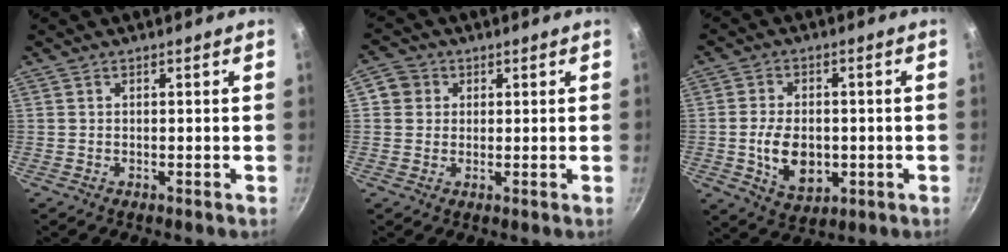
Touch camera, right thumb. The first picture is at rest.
{"total": 4.0, "force": [0.9, 3.8, 1.0], "torque": [0.017, 0.003, 0.005]}
{"total": 10.1, "force": [-1.5, 6.8, 7.3], "torque": [-0.110, 0.001, -0.020]}